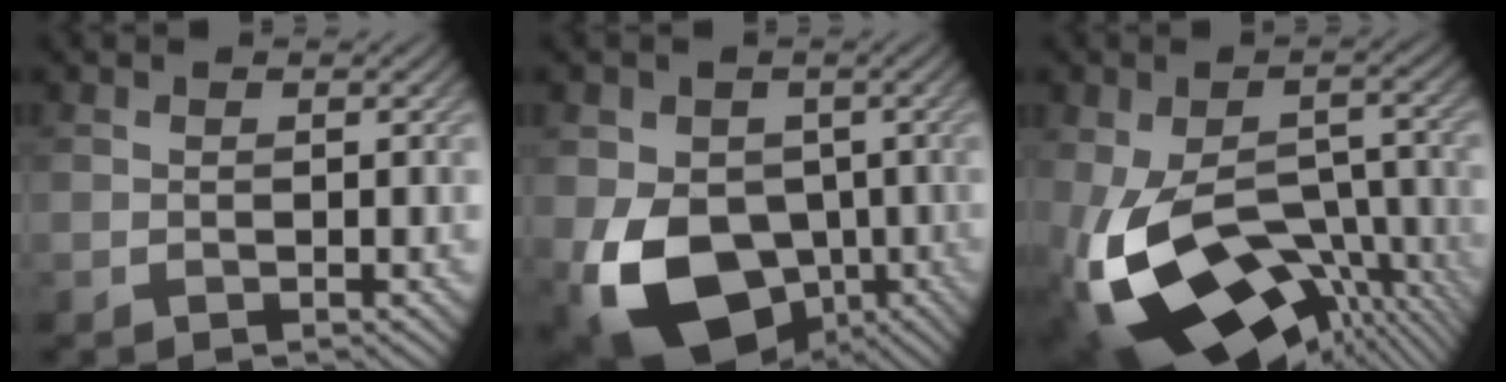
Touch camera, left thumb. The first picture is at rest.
{"total": 14.5, "force": [-4.2, 10.3, 9.2], "torque": [-0.185, -0.030, -0.076]}
{"total": 19.4, "force": [-8.7, 10.9, 13.5], "torque": [-0.268, -0.064, -0.101]}